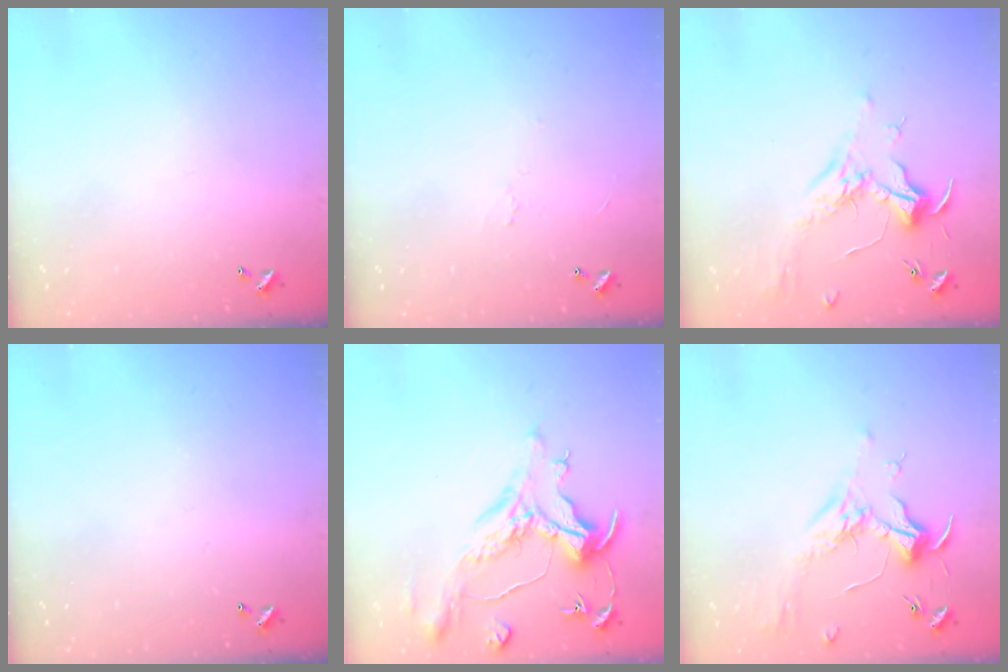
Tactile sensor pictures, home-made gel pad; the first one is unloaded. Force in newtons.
{"total": 2.3, "press": 2.2, "slide": 0.6}
{"total": 1.9, "press": 1.7, "slide": 0.7}
{"total": 0.0}
{"total": 1.5, "press": 0.8, "slide": 1.2}
{"total": 1.8, "press": 1.6, "slide": 0.7}